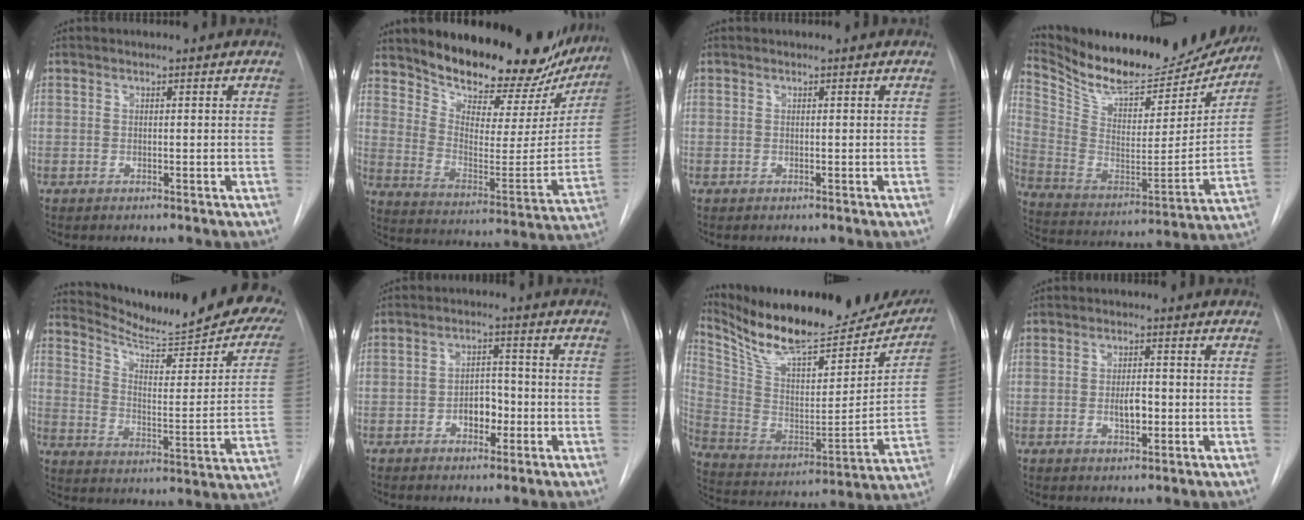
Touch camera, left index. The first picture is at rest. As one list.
[{"total": 23.3, "force": [20.5, 7.8, 7.9], "torque": [-0.119, -0.053, 0.279]}, {"total": 0.0}, {"total": 24.3, "force": [22.1, 6.6, 7.9], "torque": [-0.146, -0.040, 0.331]}, {"total": 24.9, "force": [21.5, 3.3, 12.0], "torque": [-0.174, -0.080, 0.279]}, {"total": 4.4, "force": [-1.7, 2.6, 3.1], "torque": [-0.045, 0.010, -0.028]}, {"total": 27.4, "force": [23.5, 7.1, 12.2], "torque": [-0.209, -0.034, 0.346]}, {"total": 3.4, "force": [-0.7, 1.4, 3.0], "torque": [-0.048, 0.001, -0.010]}]